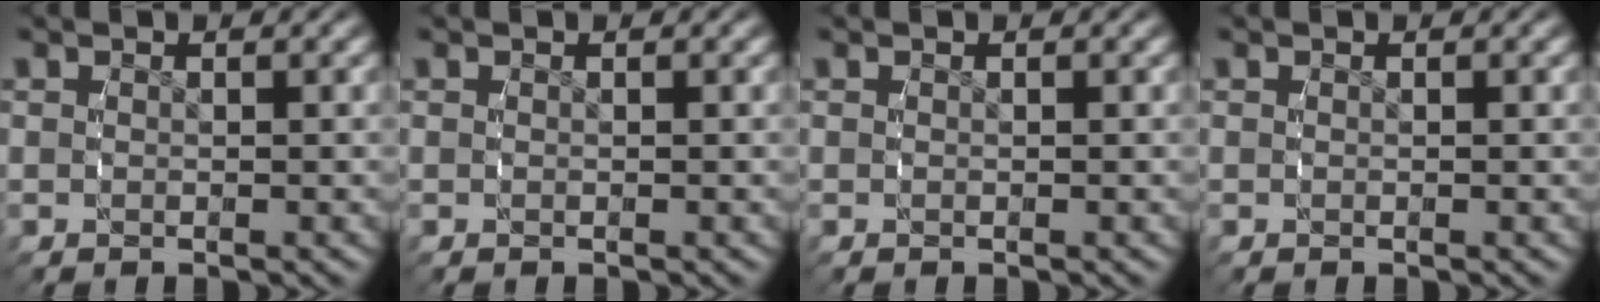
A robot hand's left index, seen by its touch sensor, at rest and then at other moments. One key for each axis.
{"total": 0.0}
{"total": 0.0}
{"total": 0.0}